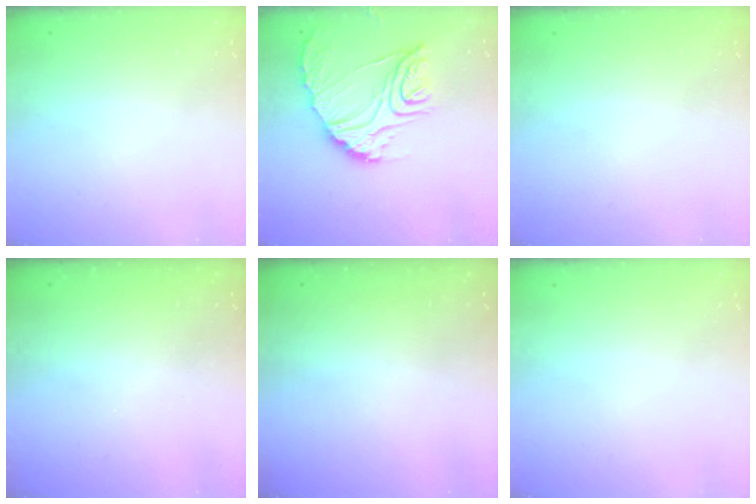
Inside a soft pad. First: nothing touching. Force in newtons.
{"total": 17.5, "press": 17.5, "slide": 1.1}
{"total": 0.0}
{"total": 3.3, "press": 3.3, "slide": 0.1}
{"total": 2.9, "press": 2.9, "slide": 0.3}
{"total": 0.0}